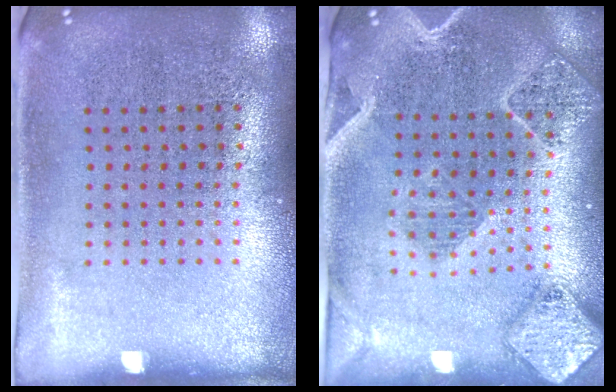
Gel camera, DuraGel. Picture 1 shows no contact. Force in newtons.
{"total": 2.4, "press": 2.2, "slide": 0.8}